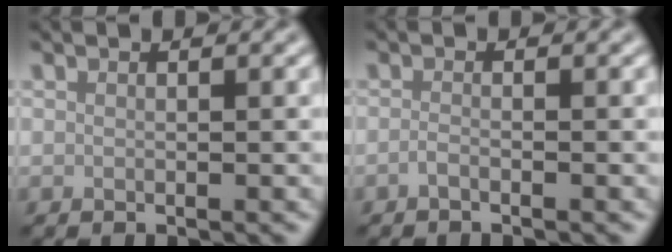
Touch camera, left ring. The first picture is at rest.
{"total": 0.9, "force": [-0.6, 0.2, 0.7], "torque": [-0.010, -0.001, -0.014]}